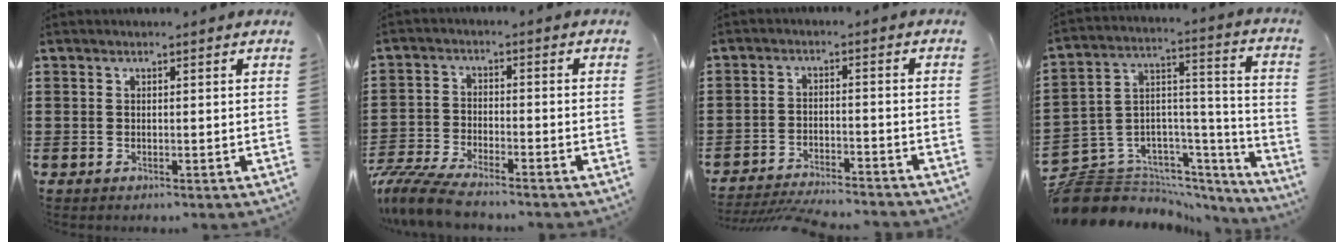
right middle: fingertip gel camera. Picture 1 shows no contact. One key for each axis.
{"total": 6.1, "fx": -5.6, "fy": 0.7, "fz": 2.2, "tx": -0.068, "ty": -0.011, "tz": -0.115}
{"total": 4.1, "fx": -4.1, "fy": 0.1, "fz": 0.7, "tx": -0.021, "ty": -0.002, "tz": -0.087}
{"total": 6.8, "fx": -5.5, "fy": 4.0, "fz": 0.5, "tx": -0.027, "ty": -0.006, "tz": -0.105}